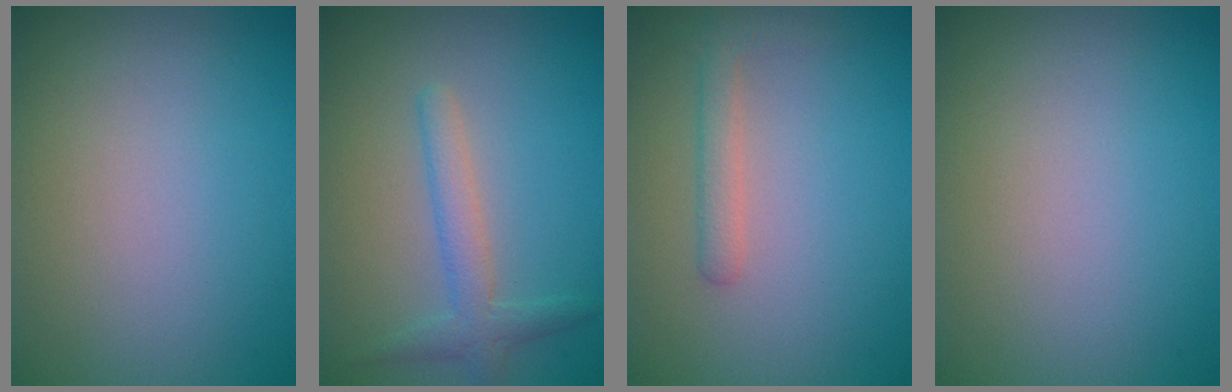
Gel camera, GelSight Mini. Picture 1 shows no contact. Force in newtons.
{"total": 2.5, "press": 2.5, "slide": 0.1}
{"total": 1.8, "press": 1.8, "slide": 0.1}
{"total": 0.0}